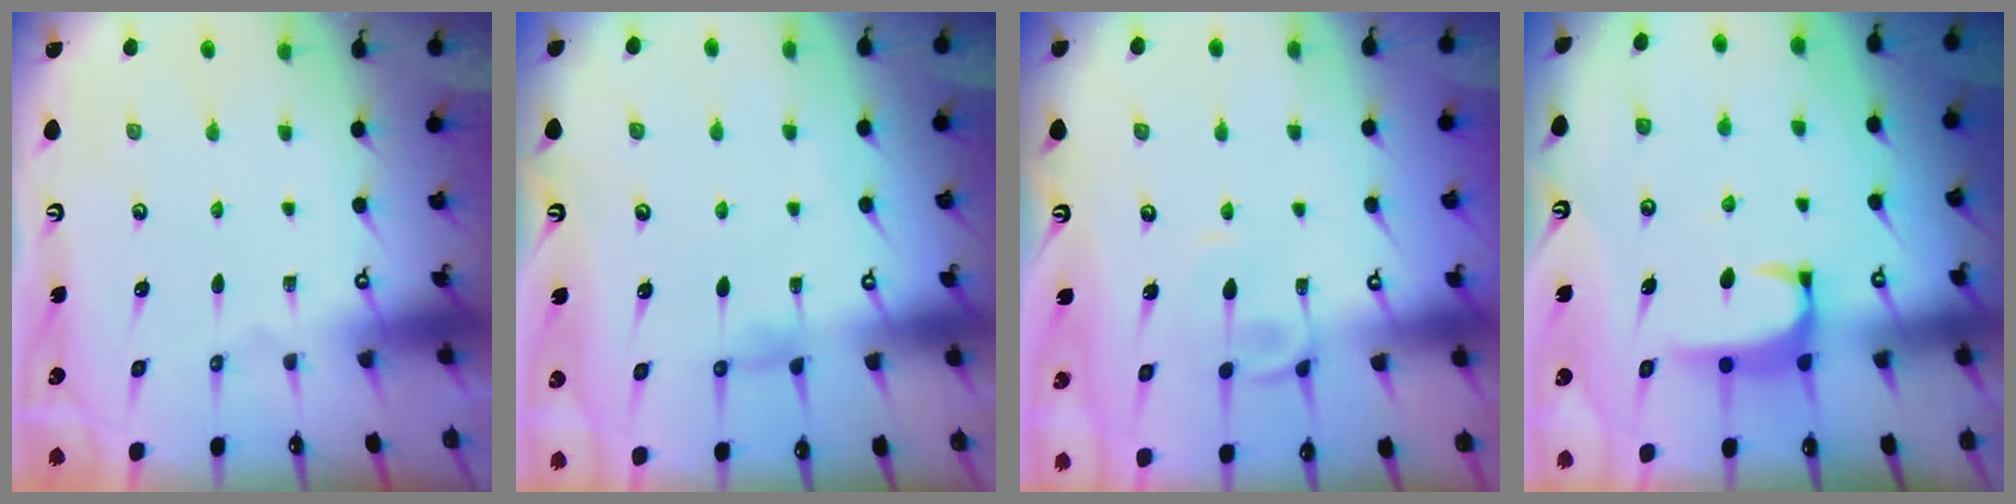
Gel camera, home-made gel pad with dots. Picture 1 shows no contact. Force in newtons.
{"total": 0.5, "press": 0.4, "slide": 0.4}
{"total": 2.7, "press": 2.7, "slide": 0.5}
{"total": 1.9, "press": 1.9, "slide": 0.3}